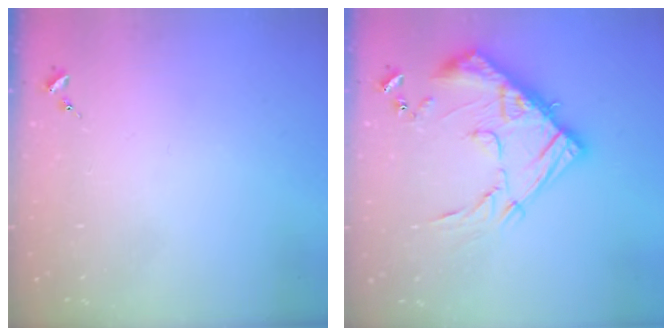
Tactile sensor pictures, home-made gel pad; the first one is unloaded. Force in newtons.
{"total": 19.3, "press": 19.2, "slide": 2.0}